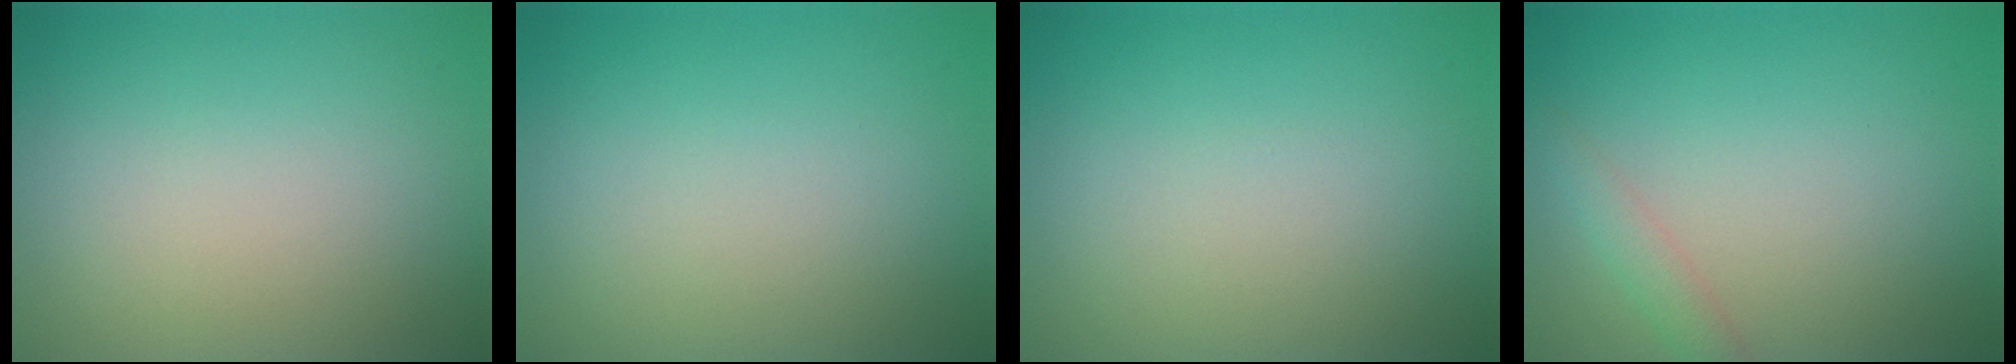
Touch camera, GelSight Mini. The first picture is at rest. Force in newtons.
{"total": 0.0}
{"total": 0.0}
{"total": 1.6, "press": 1.6, "slide": 0.0}